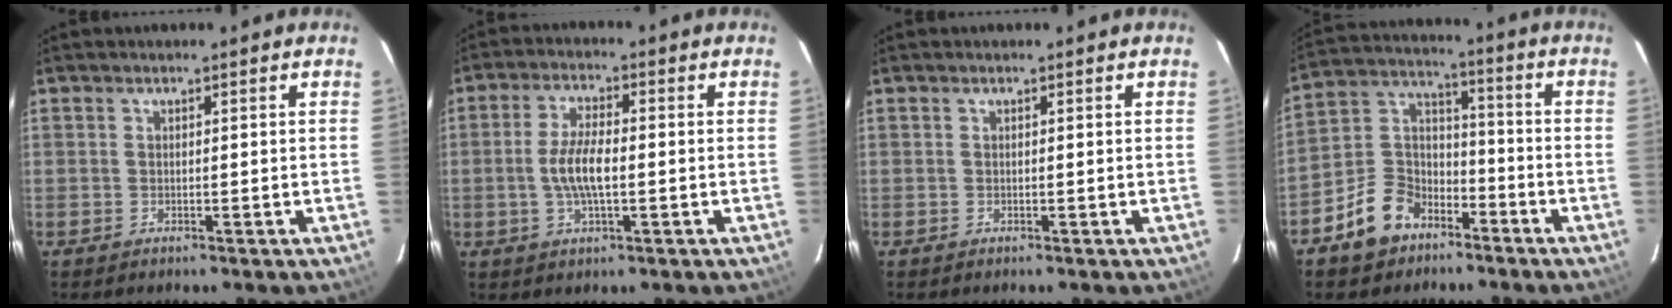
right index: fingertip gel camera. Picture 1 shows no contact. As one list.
[{"total": 6.9, "force": [-0.9, 2.2, 6.4], "torque": [-0.130, 0.003, -0.017]}, {"total": 0.0}, {"total": 11.2, "force": [-7.0, 7.5, 4.5], "torque": [-0.104, 0.042, -0.115]}]